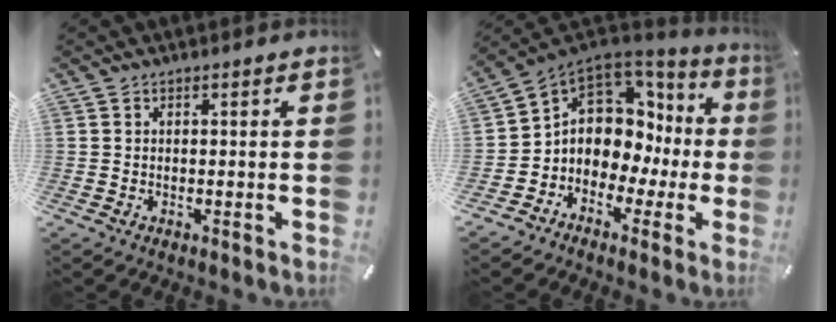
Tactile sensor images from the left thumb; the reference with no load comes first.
{"total": 9.3, "force": [0.9, 8.2, 4.4], "torque": [-0.082, -0.028, 0.017]}